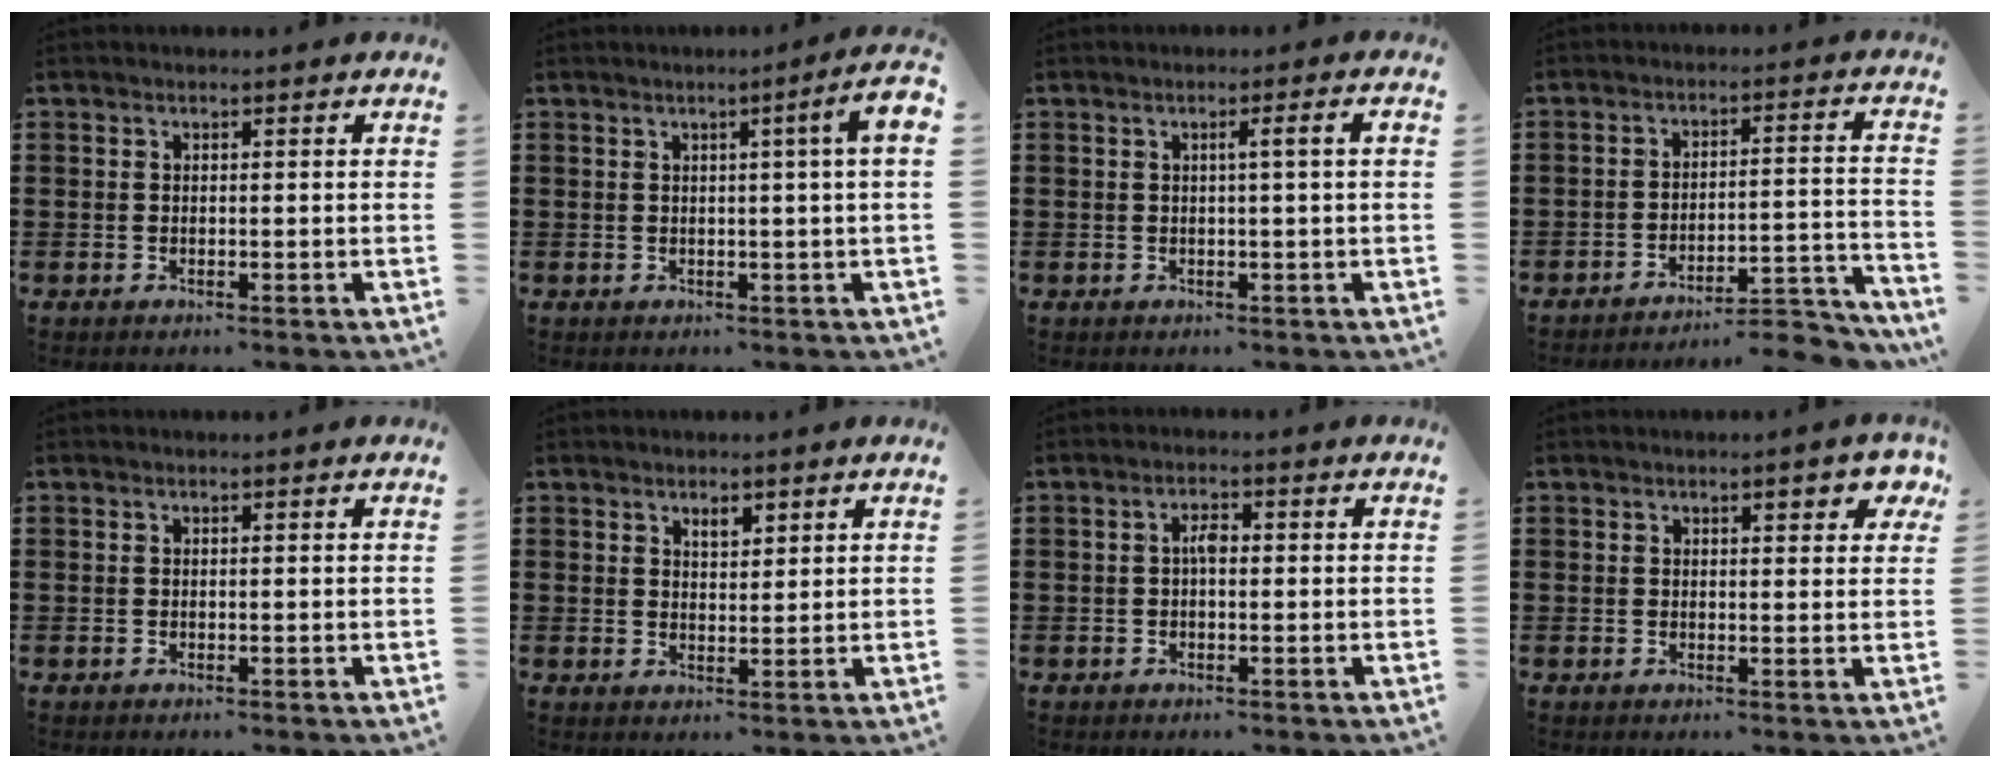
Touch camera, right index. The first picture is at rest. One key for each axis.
{"total": 4.5, "fx": 1.0, "fy": -0.4, "fz": 4.3, "tx": -0.072, "ty": -0.008, "tz": 0.012}
{"total": 2.6, "fx": 0.2, "fy": -0.5, "fz": 2.6, "tx": -0.044, "ty": -0.006, "tz": -0.001}
{"total": 5.9, "fx": -5.6, "fy": 0.2, "fz": 1.9, "tx": -0.029, "ty": -0.004, "tz": -0.110}
{"total": 0.0}
{"total": 2.3, "fx": 1.8, "fy": 1.0, "fz": 1.1, "tx": -0.018, "ty": -0.001, "tz": 0.031}
{"total": 2.1, "fx": -0.1, "fy": 0.7, "fz": 2.0, "tx": -0.038, "ty": 0.002, "tz": -0.003}
{"total": 2.9, "fx": 1.7, "fy": 0.9, "fz": 2.2, "tx": -0.024, "ty": -0.002, "tz": 0.023}